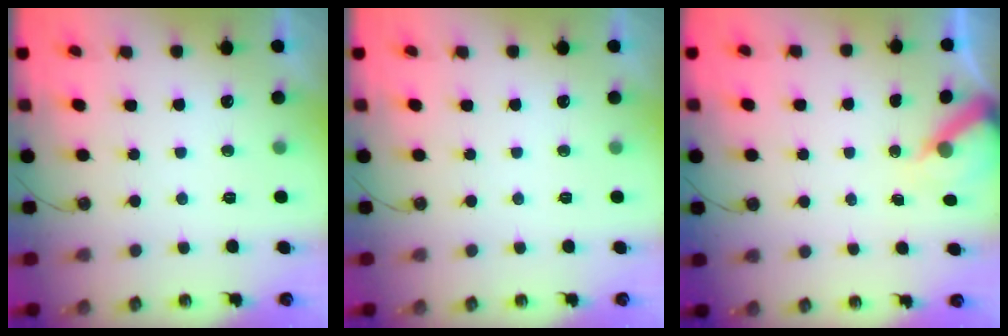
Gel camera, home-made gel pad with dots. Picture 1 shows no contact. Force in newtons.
{"total": 0.0}
{"total": 6.4, "press": 6.3, "slide": 0.7}